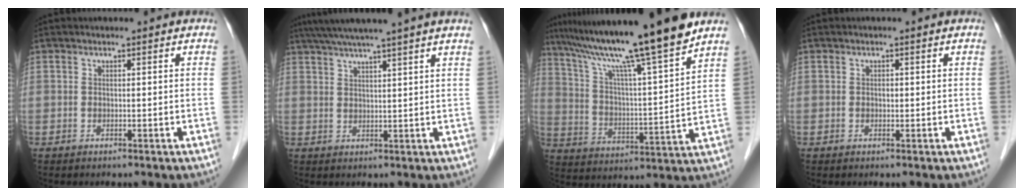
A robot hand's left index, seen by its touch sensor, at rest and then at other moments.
{"total": 10.1, "force": [8.2, -1.6, 5.5], "torque": [-0.088, 0.023, 0.110]}
{"total": 19.3, "force": [15.7, -0.9, 11.2], "torque": [-0.188, 0.003, 0.251]}
{"total": 0.5, "force": [0.0, 0.4, 0.4], "torque": [-0.008, 0.000, -0.001]}